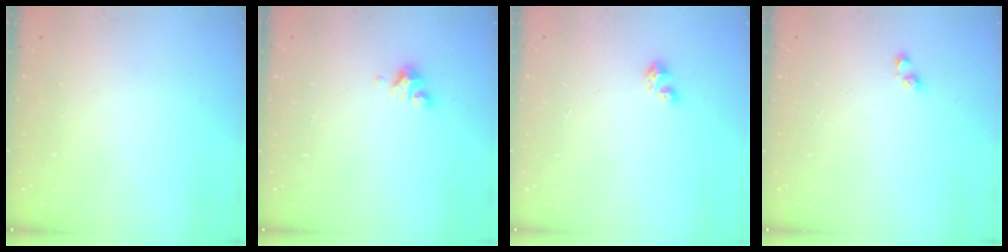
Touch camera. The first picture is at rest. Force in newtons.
{"total": 4.4, "press": 4.4, "slide": 0.4}
{"total": 3.0, "press": 2.9, "slide": 0.3}
{"total": 2.9, "press": 2.9, "slide": 0.3}